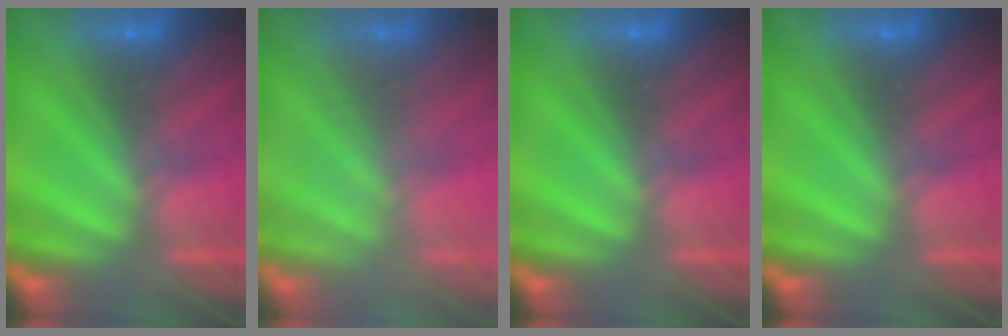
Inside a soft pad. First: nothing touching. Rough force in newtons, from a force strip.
{"total": 1.7}
{"total": 0.0}
{"total": 0.0}